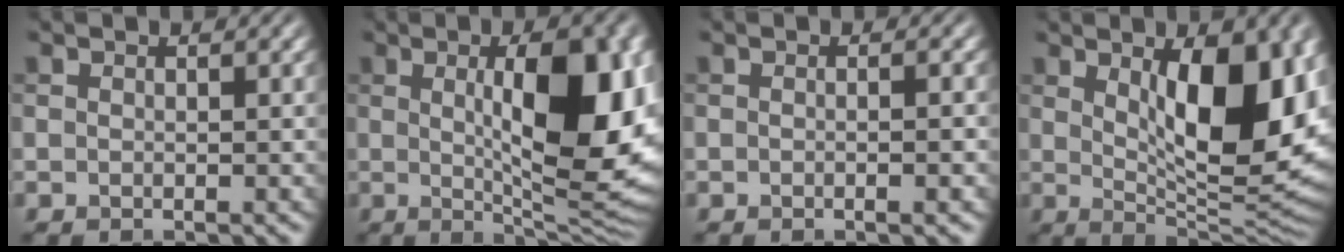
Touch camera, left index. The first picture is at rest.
{"total": 12.7, "force": [1.4, 4.1, 11.9], "torque": [-0.156, -0.001, 0.026]}
{"total": 2.2, "force": [-0.1, 0.8, 2.1], "torque": [-0.008, -0.002, -0.011]}
{"total": 12.0, "force": [2.4, 4.8, 10.7], "torque": [-0.141, -0.010, 0.043]}